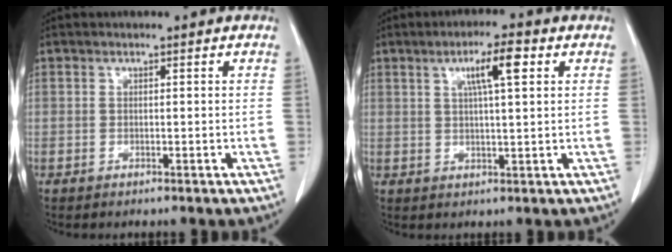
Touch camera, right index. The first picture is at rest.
{"total": 6.0, "force": [2.4, 0.5, 5.5], "torque": [-0.096, 0.007, 0.040]}